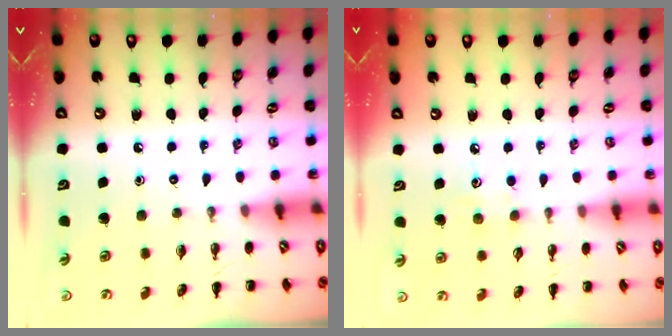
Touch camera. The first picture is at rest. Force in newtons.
{"total": 4.1, "press": 3.9, "slide": 1.1}